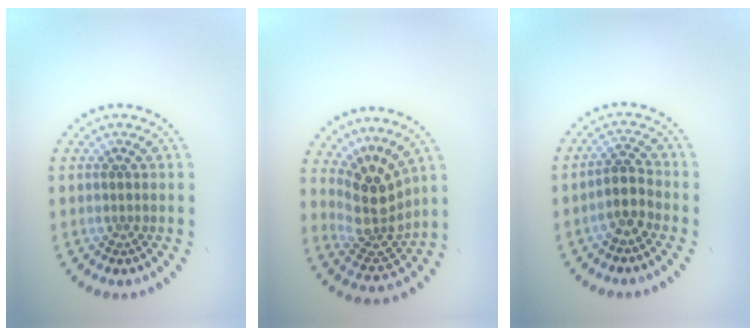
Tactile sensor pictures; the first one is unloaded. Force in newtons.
{"total": 4.2, "press": 3.1, "slide": 2.7}
{"total": 2.5, "press": 2.0, "slide": 1.4}